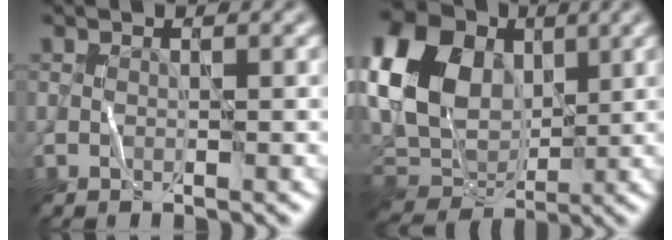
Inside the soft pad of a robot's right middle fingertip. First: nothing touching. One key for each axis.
{"total": 10.5, "fx": 2.3, "fy": 8.3, "fz": 6.1, "tx": -0.139, "ty": 0.016, "tz": 0.030}